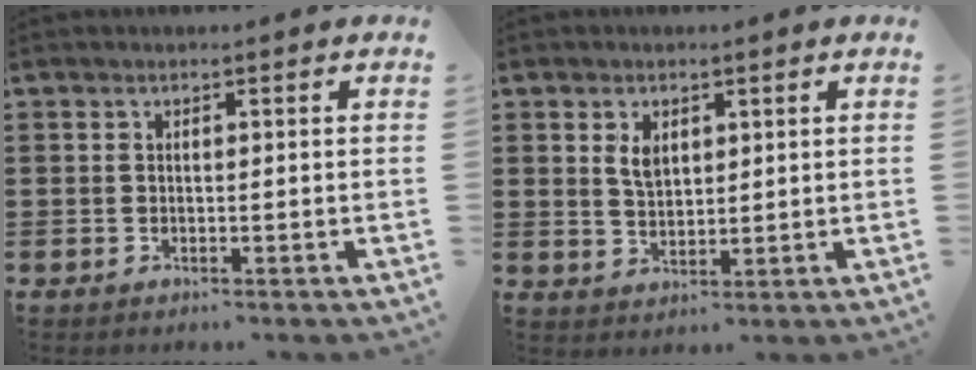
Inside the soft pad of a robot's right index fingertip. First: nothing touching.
{"total": 3.2, "force": [1.5, 1.9, 2.1], "torque": [-0.048, 0.006, 0.027]}